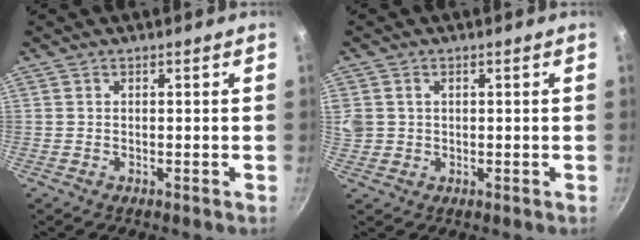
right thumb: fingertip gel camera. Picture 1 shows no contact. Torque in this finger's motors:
{"motor_torque": [-0.06, -0.31, -0.02, 0.42, 0.03]}